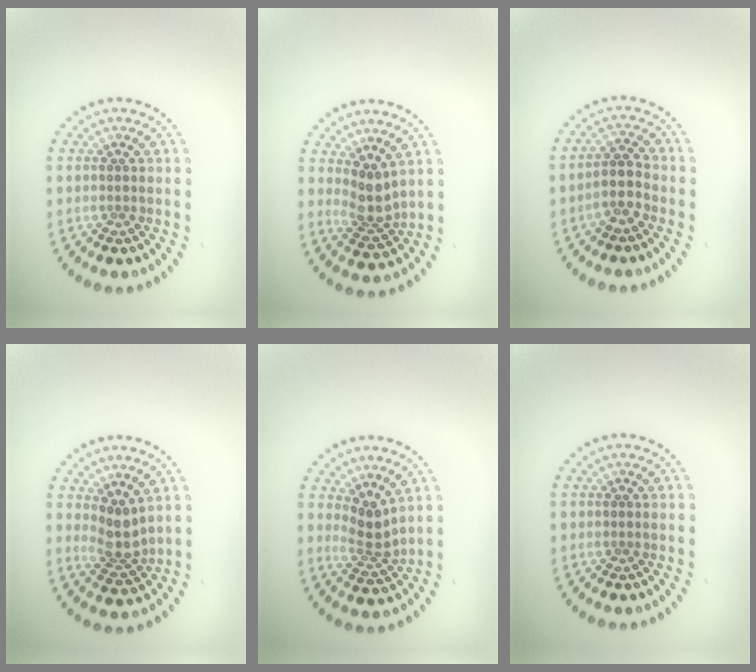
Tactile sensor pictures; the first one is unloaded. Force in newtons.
{"total": 2.7, "press": 2.0, "slide": 1.8}
{"total": 2.6, "press": 2.2, "slide": 1.4}
{"total": 2.7, "press": 2.0, "slide": 1.8}
{"total": 2.6, "press": 1.9, "slide": 1.9}
{"total": 0.0}